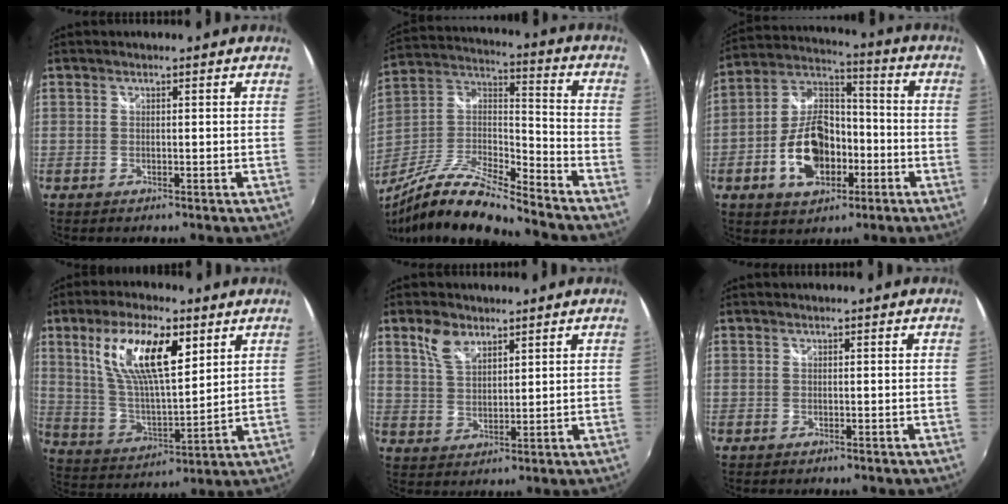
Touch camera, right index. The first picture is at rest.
{"total": 17.5, "force": [-14.0, 2.5, 10.2], "torque": [-0.202, -0.012, -0.270]}
{"total": 14.8, "force": [-5.1, 8.9, 10.7], "torque": [-0.217, 0.022, -0.082]}
{"total": 16.1, "force": [7.4, 5.7, 13.1], "torque": [-0.245, 0.010, 0.145]}
{"total": 6.0, "force": [3.9, 3.2, 3.3], "torque": [-0.062, 0.009, 0.077]}
{"total": 0.0}